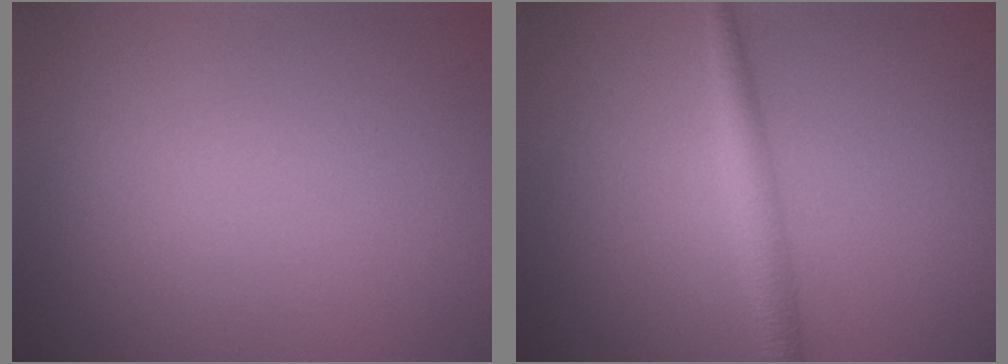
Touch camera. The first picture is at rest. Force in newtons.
{"total": 2.5, "press": 2.5, "slide": 0.0}